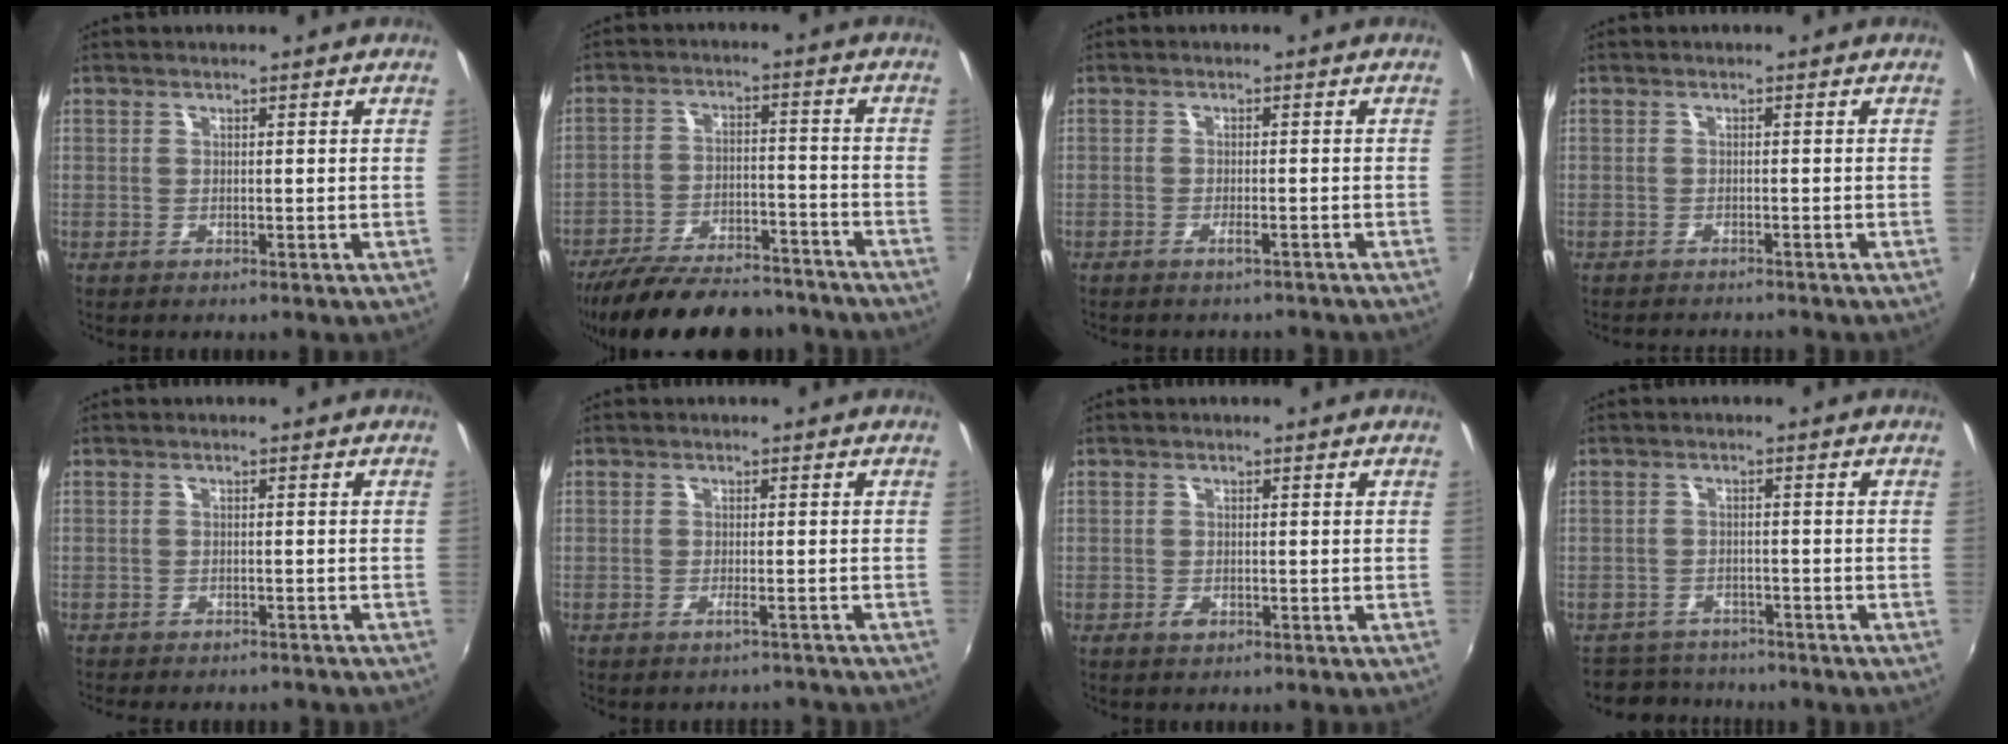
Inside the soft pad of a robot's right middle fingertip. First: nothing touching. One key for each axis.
{"total": 22.5, "fx": -19.0, "fy": 7.0, "fz": 9.6, "tx": -0.190, "ty": -0.013, "tz": -0.270}
{"total": 2.5, "fx": -2.2, "fy": 0.4, "fz": 1.0, "tx": -0.026, "ty": -0.004, "tz": -0.034}
{"total": 3.7, "fx": -3.5, "fy": 0.5, "fz": 0.9, "tx": -0.029, "ty": -0.014, "tz": -0.056}
{"total": 6.1, "fx": -5.5, "fy": 1.7, "fz": 2.1, "tx": -0.052, "ty": -0.017, "tz": -0.078}
{"total": 3.4, "fx": -3.2, "fy": 0.5, "fz": 1.0, "tx": -0.018, "ty": -0.005, "tz": -0.041}
{"total": 1.4, "fx": -0.9, "fy": 0.8, "fz": 0.8, "tx": -0.016, "ty": -0.003, "tz": -0.016}
{"total": 6.4, "fx": -5.8, "fy": 2.6, "fz": 0.6, "tx": -0.027, "ty": 0.003, "tz": -0.094}